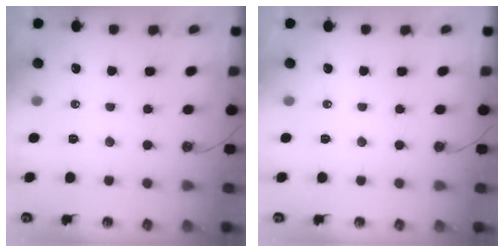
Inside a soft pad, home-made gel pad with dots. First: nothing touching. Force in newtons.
{"total": 0.0}